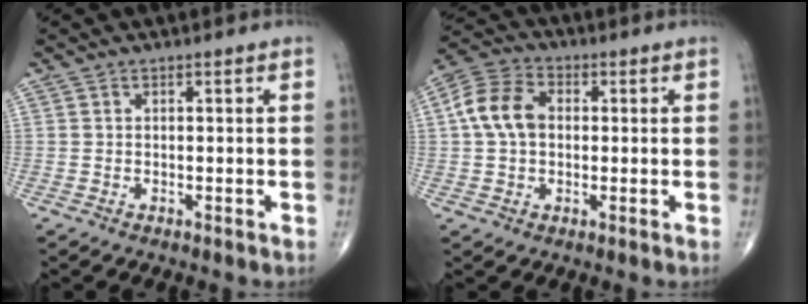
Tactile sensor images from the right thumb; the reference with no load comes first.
{"total": 9.5, "force": [0.9, 6.7, 6.6], "torque": [-0.129, 0.024, 0.008]}